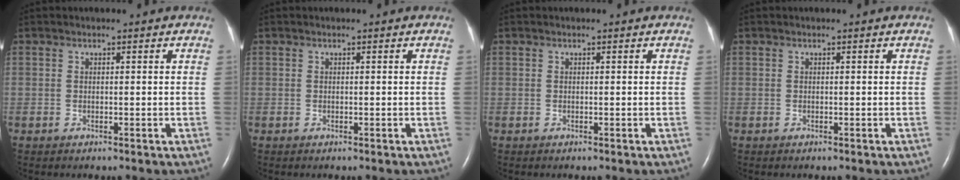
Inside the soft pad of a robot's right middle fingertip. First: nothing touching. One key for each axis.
{"total": 0.0}
{"total": 0.0}
{"total": 0.0}